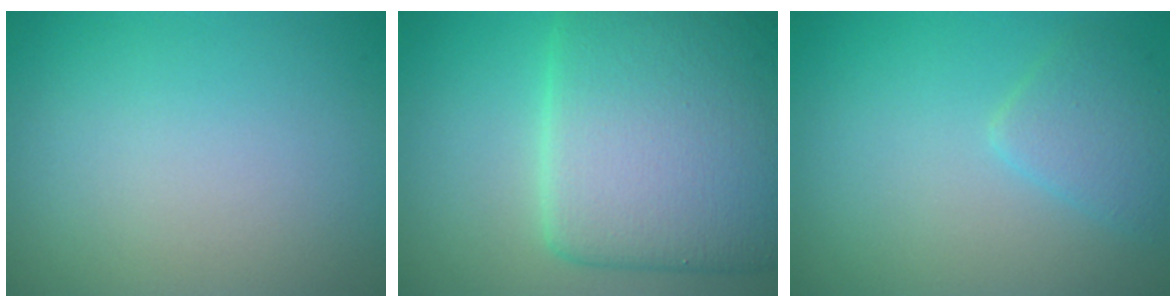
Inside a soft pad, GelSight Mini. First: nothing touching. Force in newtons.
{"total": 12.5, "press": 12.5, "slide": 0.2}
{"total": 2.3, "press": 2.3, "slide": 0.1}